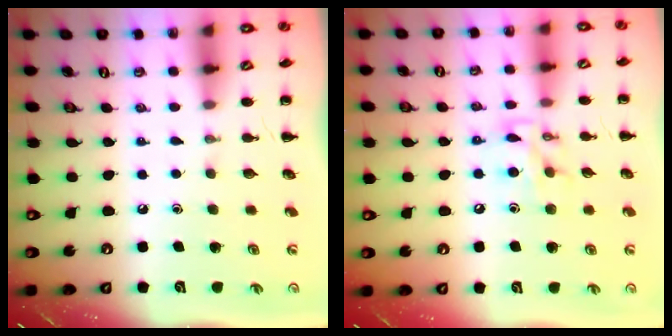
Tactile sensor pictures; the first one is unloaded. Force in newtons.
{"total": 10.2, "press": 10.2, "slide": 0.8}